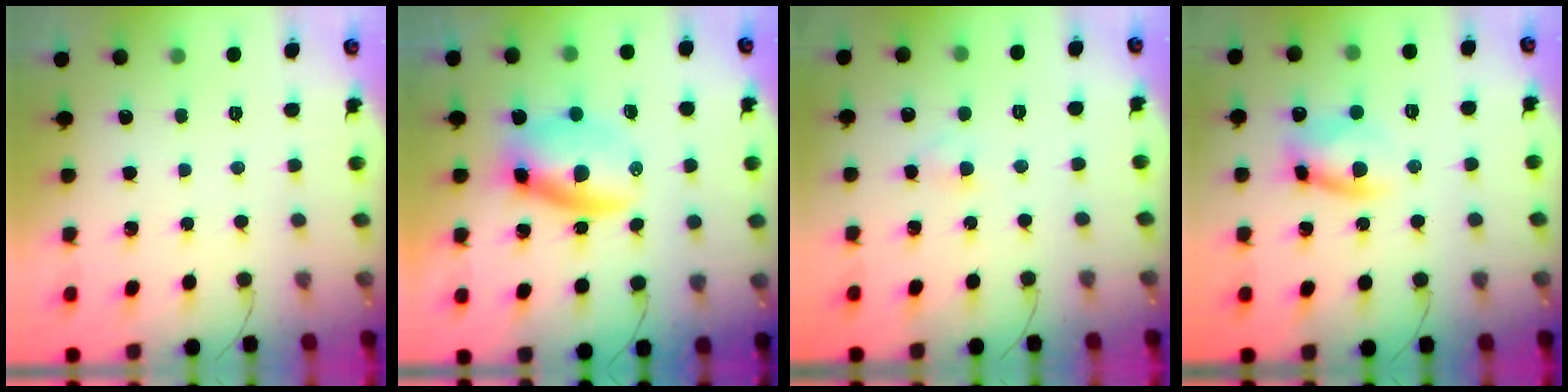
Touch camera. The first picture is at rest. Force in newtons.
{"total": 6.9, "press": 6.7, "slide": 1.8}
{"total": 1.9, "press": 1.7, "slide": 0.8}
{"total": 7.8, "press": 7.8, "slide": 0.4}